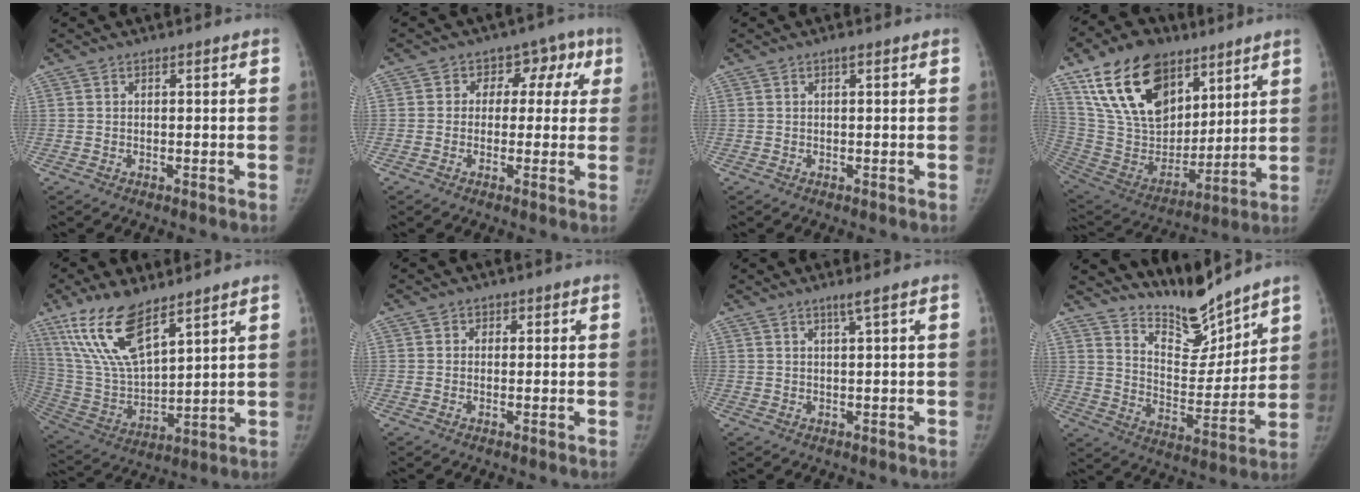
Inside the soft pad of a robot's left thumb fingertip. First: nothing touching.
{"total": 7.8, "force": [1.7, 6.4, 4.0], "torque": [0.007, 0.022, 0.008]}
{"total": 0.7, "force": [0.4, 0.1, 0.6], "torque": [-0.011, 0.003, 0.005]}
{"total": 25.3, "force": [14.5, 15.1, 14.2], "torque": [-0.238, -0.037, 0.270]}
{"total": 16.5, "force": [10.6, 5.8, 11.2], "torque": [-0.207, -0.048, 0.220]}
{"total": 1.5, "force": [0.4, 1.5, 0.3], "torque": [0.012, 0.002, -0.001]}
{"total": 1.7, "force": [1.1, -0.4, 1.2], "torque": [-0.027, -0.008, 0.023]}
{"total": 12.5, "force": [11.5, 3.0, 3.7], "torque": [-0.026, -0.092, 0.211]}